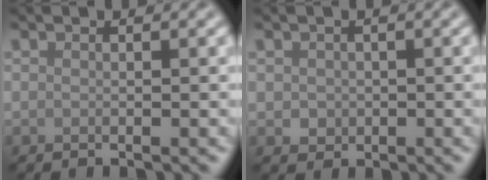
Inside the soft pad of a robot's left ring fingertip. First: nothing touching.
{"total": 1.3, "force": [0.0, 1.2, 0.4], "torque": [-0.006, -0.006, -0.001]}